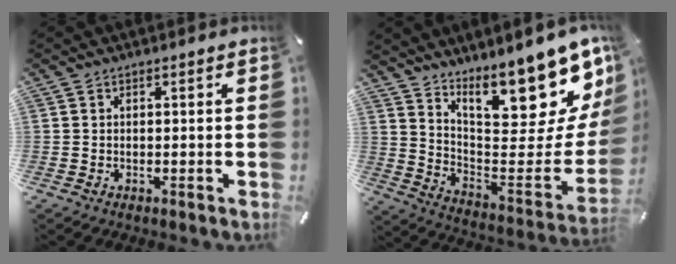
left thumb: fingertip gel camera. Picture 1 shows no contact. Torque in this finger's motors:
{"motor_torque": [2.80, 2.20, 1.38, -1.38, 0.22]}